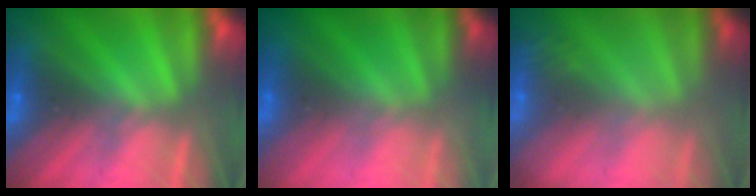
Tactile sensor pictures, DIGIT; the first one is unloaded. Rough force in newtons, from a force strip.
{"total": 2.8}
{"total": 2.4}